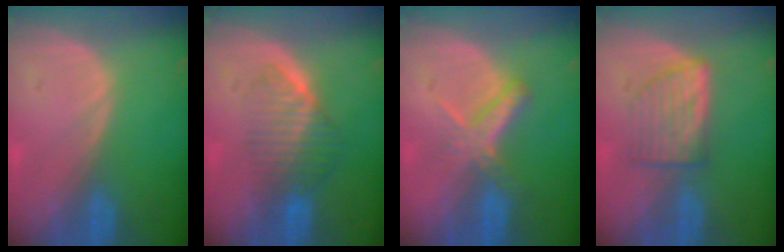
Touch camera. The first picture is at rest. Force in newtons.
{"total": 6.5, "press": 5.8, "slide": 2.8}
{"total": 5.4, "press": 4.9, "slide": 2.2}
{"total": 5.5, "press": 5.5, "slide": 0.4}